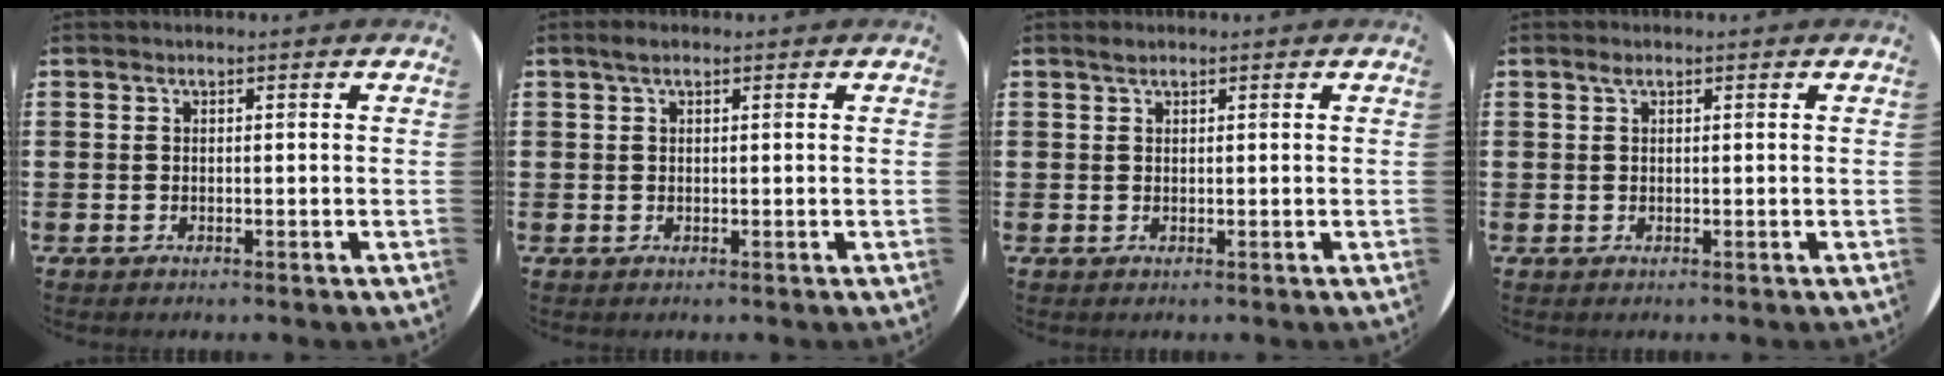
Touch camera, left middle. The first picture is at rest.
{"total": 1.3, "force": [0.9, 0.8, 0.7], "torque": [-0.009, 0.003, 0.014]}
{"total": 0.9, "force": [0.8, 0.4, 0.3], "torque": [-0.007, 0.004, 0.015]}
{"total": 0.7, "force": [0.4, 0.4, 0.4], "torque": [-0.001, 0.000, 0.006]}